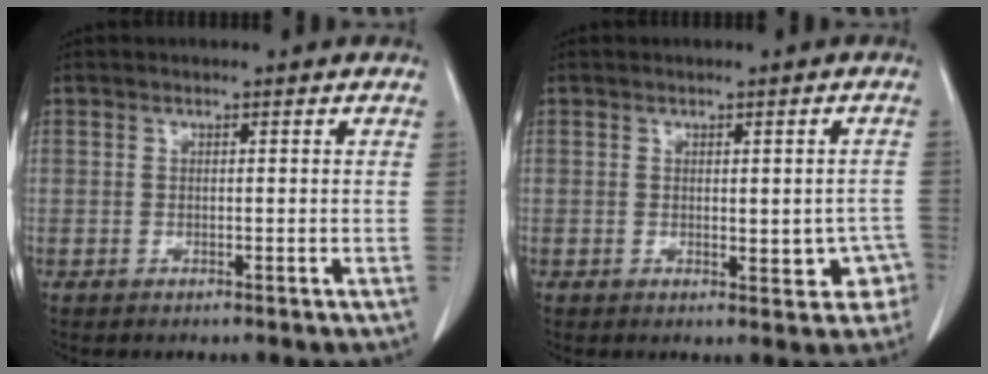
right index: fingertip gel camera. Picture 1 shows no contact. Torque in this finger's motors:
{"motor_torque": [0.11, 0.08, 0.05, 0.00]}